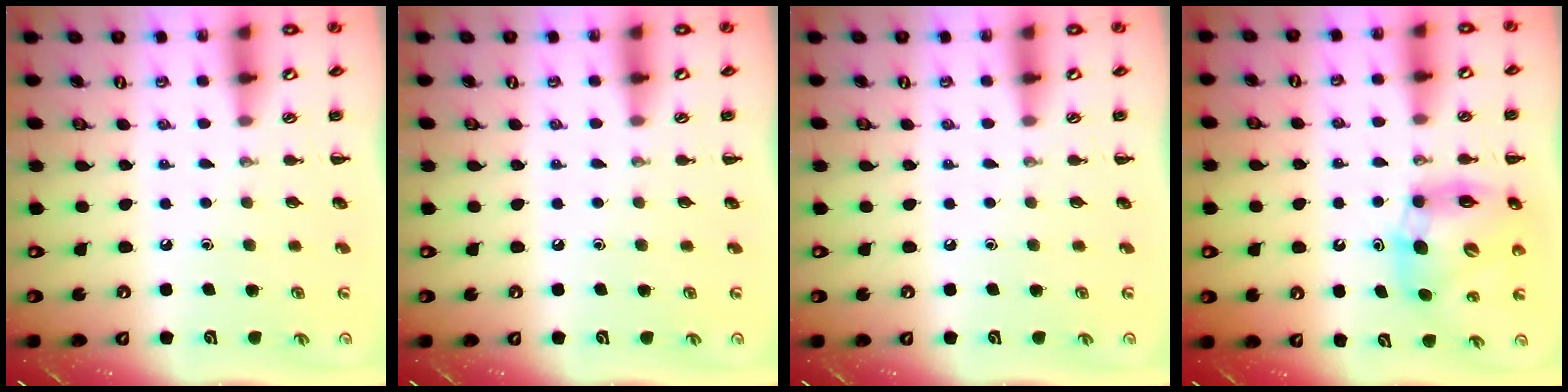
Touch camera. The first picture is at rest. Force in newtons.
{"total": 0.0}
{"total": 0.0}
{"total": 10.5, "press": 10.1, "slide": 2.8}